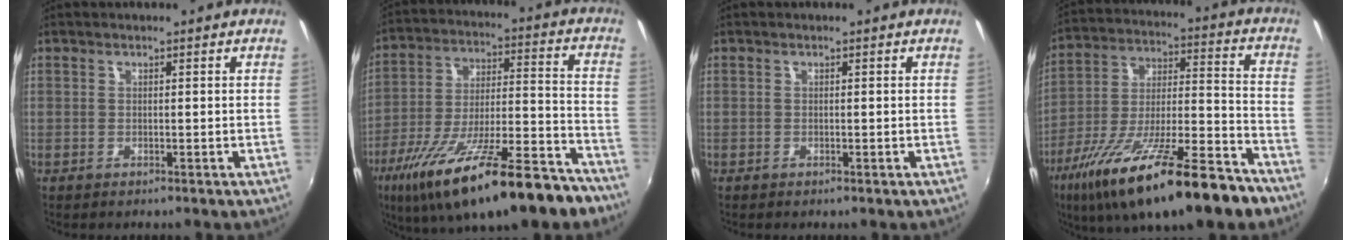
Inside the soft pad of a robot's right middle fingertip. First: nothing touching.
{"total": 27.0, "force": [-18.7, 6.5, 18.3], "torque": [-0.312, -0.055, -0.285]}
{"total": 0.0}
{"total": 26.1, "force": [-16.8, 6.0, 19.1], "torque": [-0.325, -0.047, -0.271]}